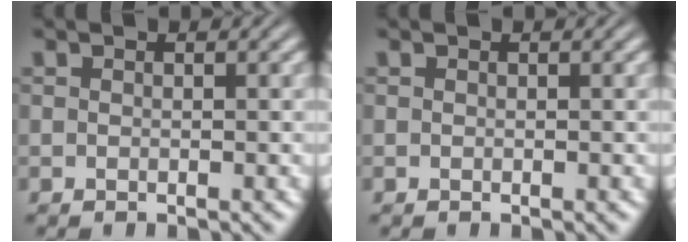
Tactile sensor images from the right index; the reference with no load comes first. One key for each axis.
{"total": 0.0}